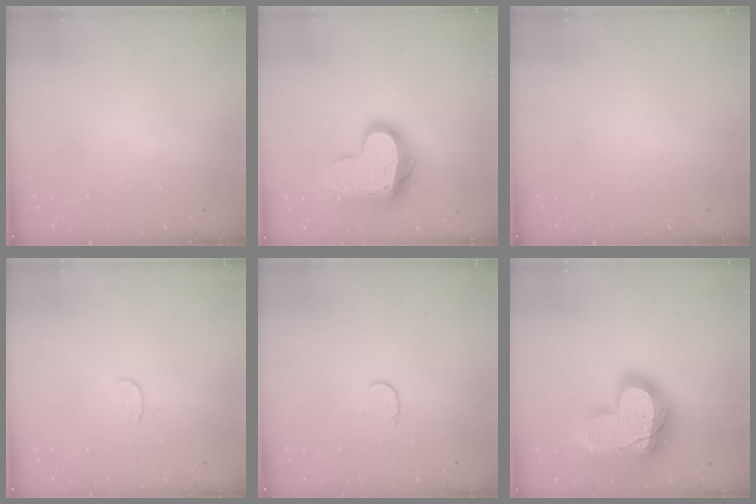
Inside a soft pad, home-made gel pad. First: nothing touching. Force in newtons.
{"total": 16.3, "press": 16.3, "slide": 1.0}
{"total": 0.0}
{"total": 3.9, "press": 3.8, "slide": 0.4}
{"total": 3.6, "press": 3.6, "slide": 0.4}
{"total": 27.3, "press": 27.2, "slide": 2.0}